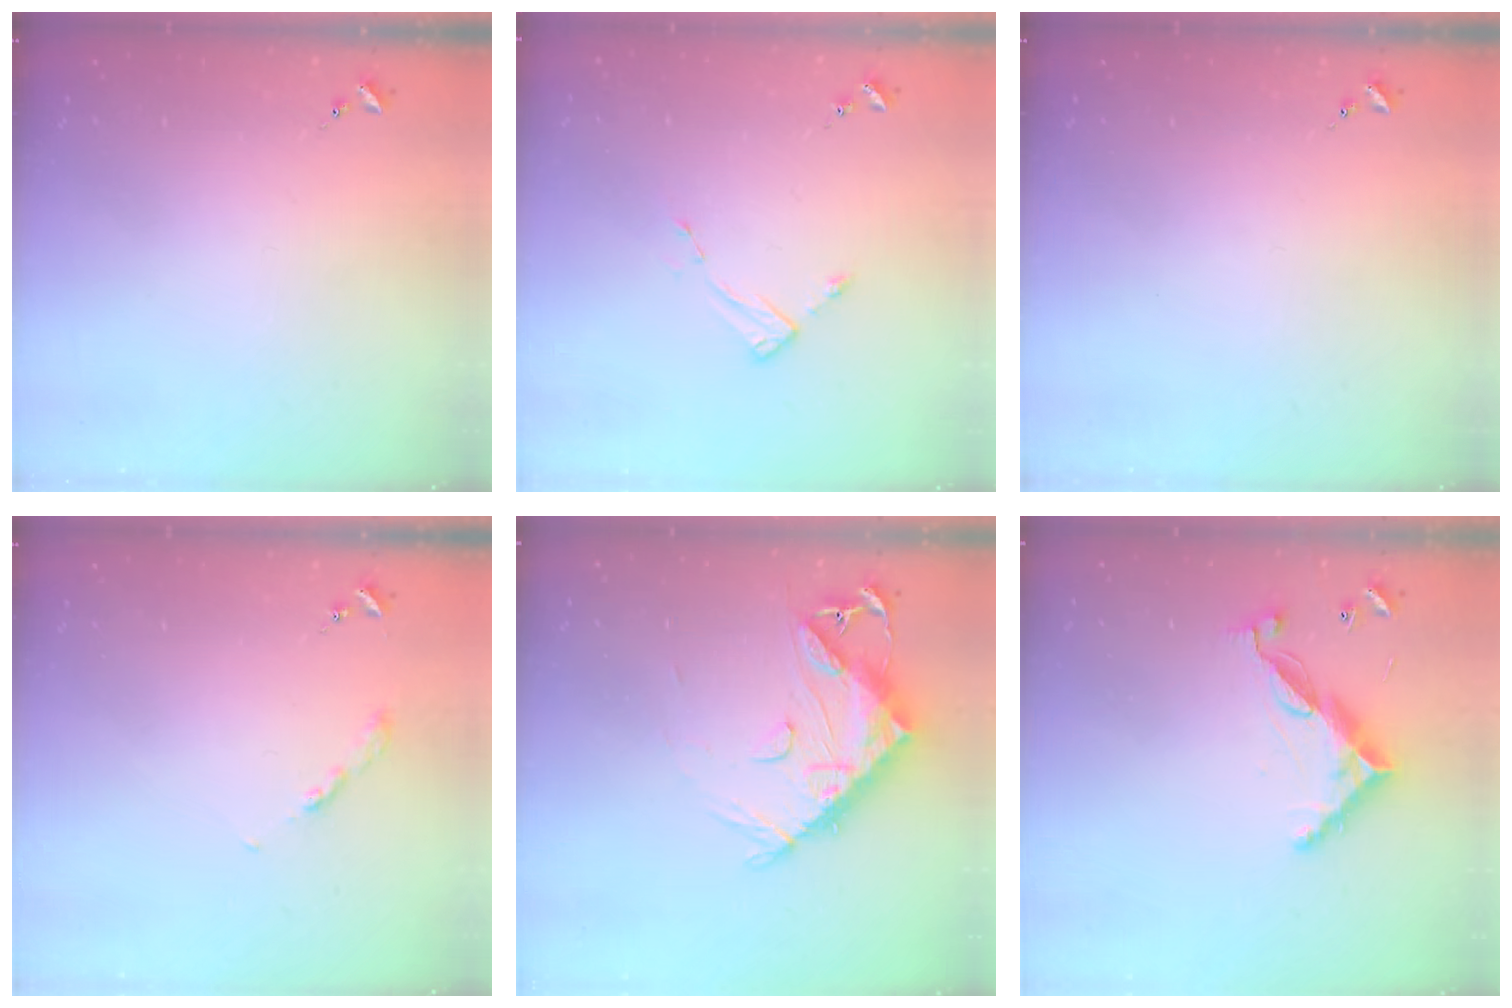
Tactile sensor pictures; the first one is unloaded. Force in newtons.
{"total": 2.7, "press": 2.7, "slide": 0.4}
{"total": 0.0}
{"total": 2.7, "press": 2.6, "slide": 0.3}
{"total": 14.3, "press": 14.2, "slide": 1.3}
{"total": 9.9, "press": 9.9, "slide": 0.4}